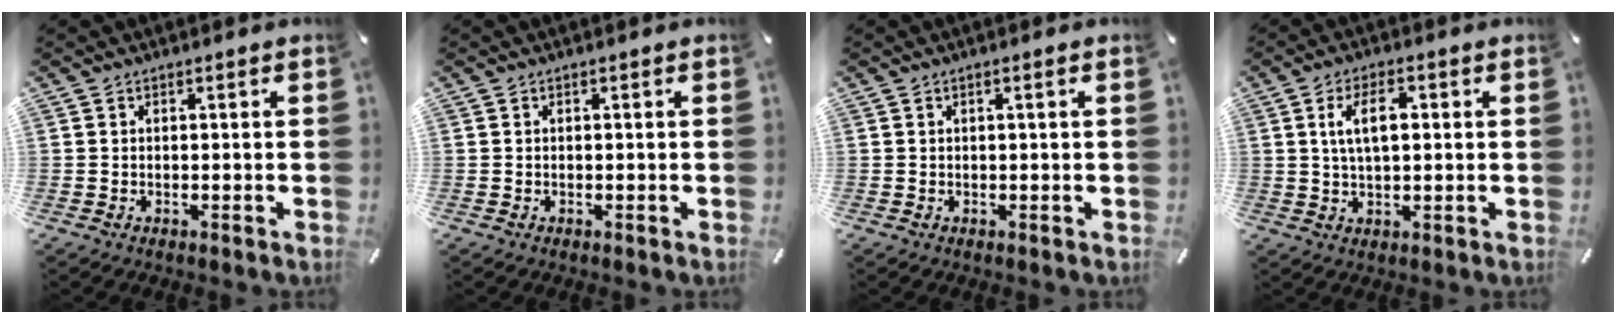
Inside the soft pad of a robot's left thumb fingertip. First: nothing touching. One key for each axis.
{"total": 0.0}
{"total": 1.0, "fx": 0.2, "fy": 0.2, "fz": 0.9, "tx": -0.016, "ty": 0.000, "tz": 0.002}
{"total": 7.4, "fx": 1.7, "fy": 3.7, "fz": 6.2, "tx": -0.111, "ty": 0.007, "tz": 0.025}